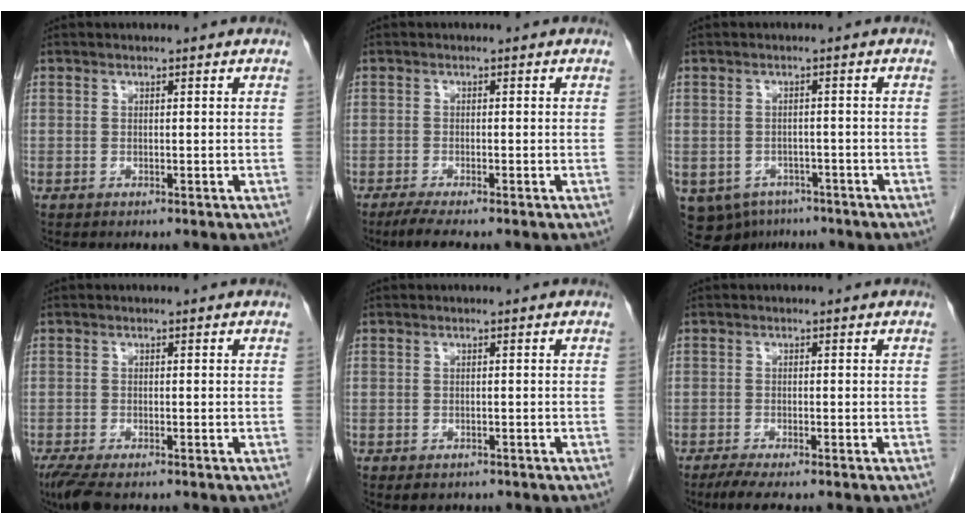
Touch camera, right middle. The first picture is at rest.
{"total": 3.2, "force": [-2.5, 0.0, 2.0], "torque": [-0.041, -0.009, -0.047]}
{"total": 9.6, "force": [-5.5, 7.2, 3.1], "torque": [-0.077, -0.002, -0.069]}
{"total": 4.8, "force": [-3.5, 1.3, 3.0], "torque": [-0.060, -0.014, -0.059]}
{"total": 2.6, "force": [-2.0, 1.5, 0.9], "torque": [-0.009, 0.000, -0.022]}
{"total": 3.2, "force": [-2.5, 0.2, 2.1], "torque": [-0.042, -0.009, -0.048]}